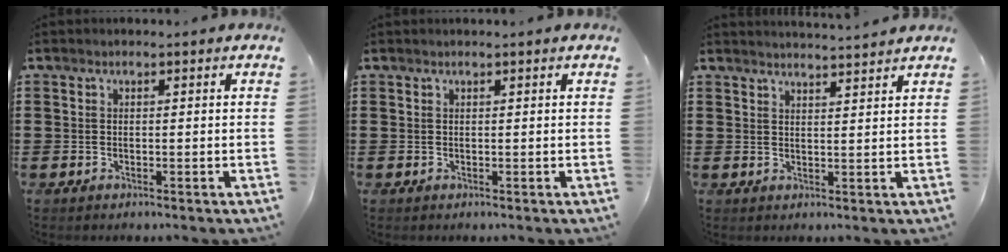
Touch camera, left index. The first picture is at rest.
{"total": 0.0}
{"total": 2.5, "force": [2.5, -0.5, -0.1], "torque": [-0.006, -0.013, 0.046]}